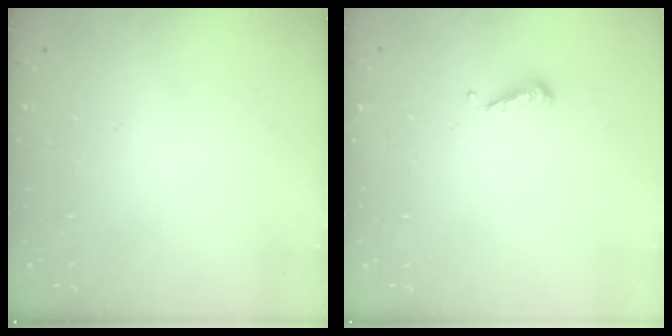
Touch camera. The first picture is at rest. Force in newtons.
{"total": 3.8, "press": 3.7, "slide": 0.3}